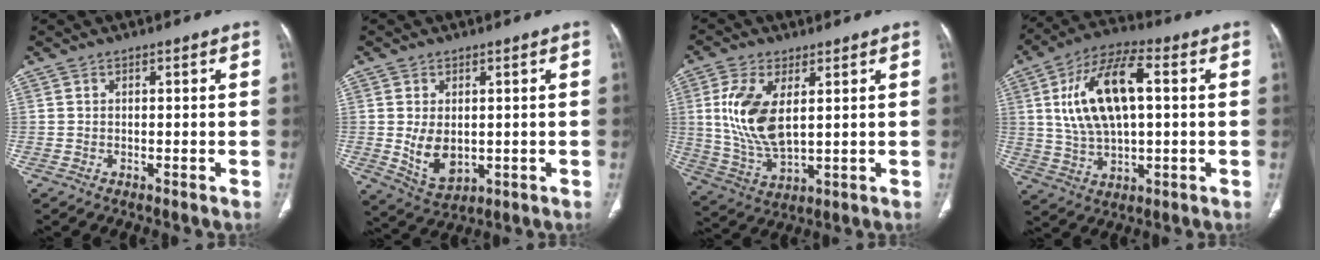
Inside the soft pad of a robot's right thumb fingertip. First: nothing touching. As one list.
[{"total": 7.0, "force": [-0.1, 4.6, 5.3], "torque": [-0.082, -0.015, 0.016]}, {"total": 12.6, "force": [2.7, 6.2, 10.7], "torque": [-0.223, -0.015, 0.064]}, {"total": 16.4, "force": [2.9, 7.6, 14.2], "torque": [-0.262, 0.016, 0.053]}]